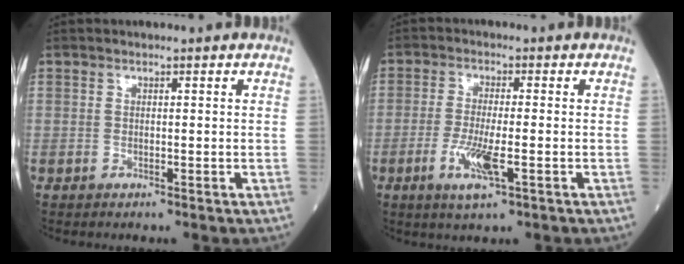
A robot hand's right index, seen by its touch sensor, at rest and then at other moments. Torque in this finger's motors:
{"motor_torque": [0.23, -0.02, 0.14, 0.09]}